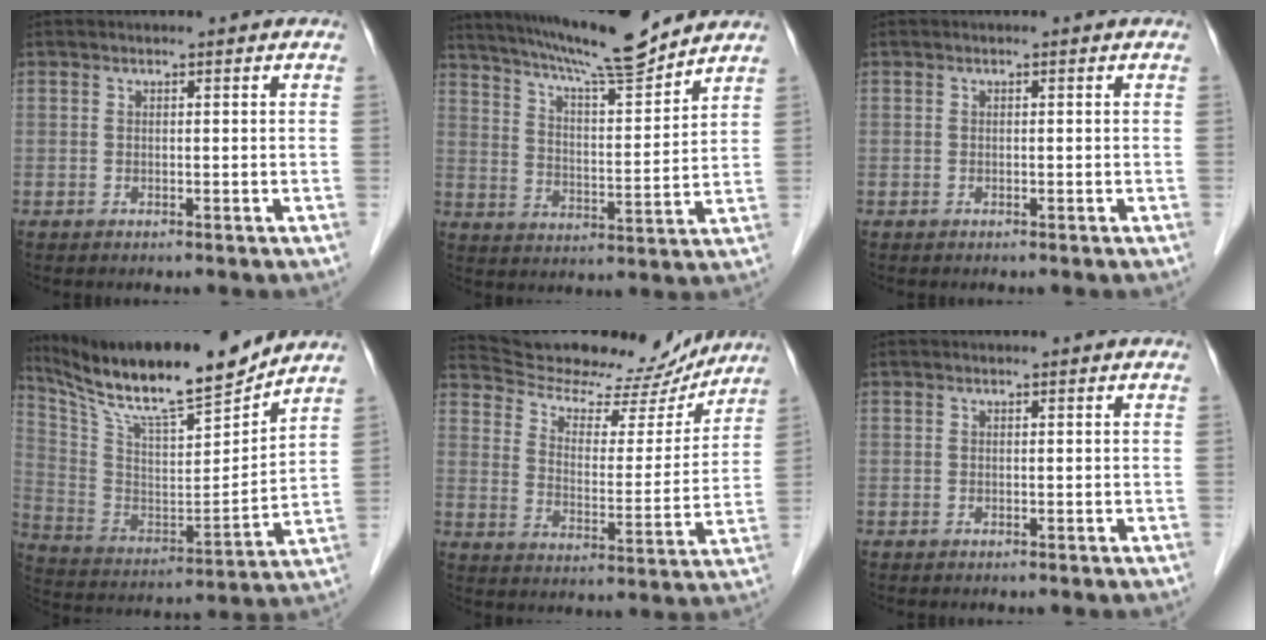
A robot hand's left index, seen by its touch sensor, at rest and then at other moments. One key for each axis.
{"total": 14.3, "fx": 12.9, "fy": 0.2, "fz": 6.2, "tx": -0.113, "ty": 0.002, "tz": 0.208}
{"total": 0.0}
{"total": 19.8, "fx": 17.2, "fy": 1.5, "fz": 9.7, "tx": -0.184, "ty": -0.009, "tz": 0.299}
{"total": 19.4, "fx": 18.4, "fy": 4.4, "fz": 4.2, "tx": -0.065, "ty": -0.013, "tz": 0.261}
{"total": 0.0}